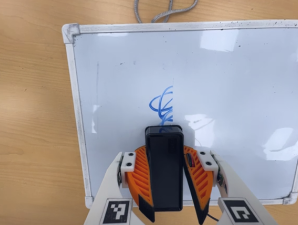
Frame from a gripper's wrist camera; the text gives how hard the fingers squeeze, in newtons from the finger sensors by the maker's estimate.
{"total": 10.4, "left": 9.6, "right": 11.2}